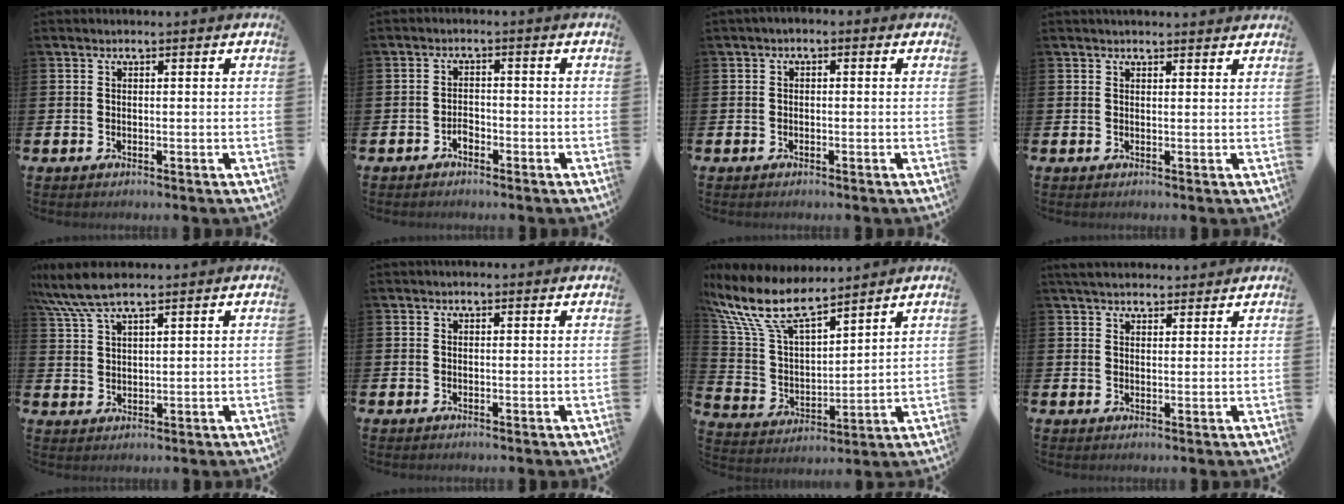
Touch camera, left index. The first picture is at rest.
{"total": 1.5, "force": [-1.1, 0.9, 0.6], "torque": [-0.011, 0.002, -0.024]}
{"total": 1.0, "force": [-0.7, 0.6, 0.4], "torque": [-0.010, 0.005, -0.015]}
{"total": 1.3, "force": [1.3, 0.2, 0.1], "torque": [0.006, -0.003, 0.022]}
{"total": 7.1, "force": [5.9, 1.4, 3.7], "torque": [-0.092, -0.010, 0.109]}
{"total": 0.0}
{"total": 11.2, "force": [9.4, 3.1, 5.2], "torque": [-0.144, -0.045, 0.169]}
{"total": 3.9, "force": [3.6, 1.2, 0.8], "torque": [-0.022, -0.009, 0.067]}